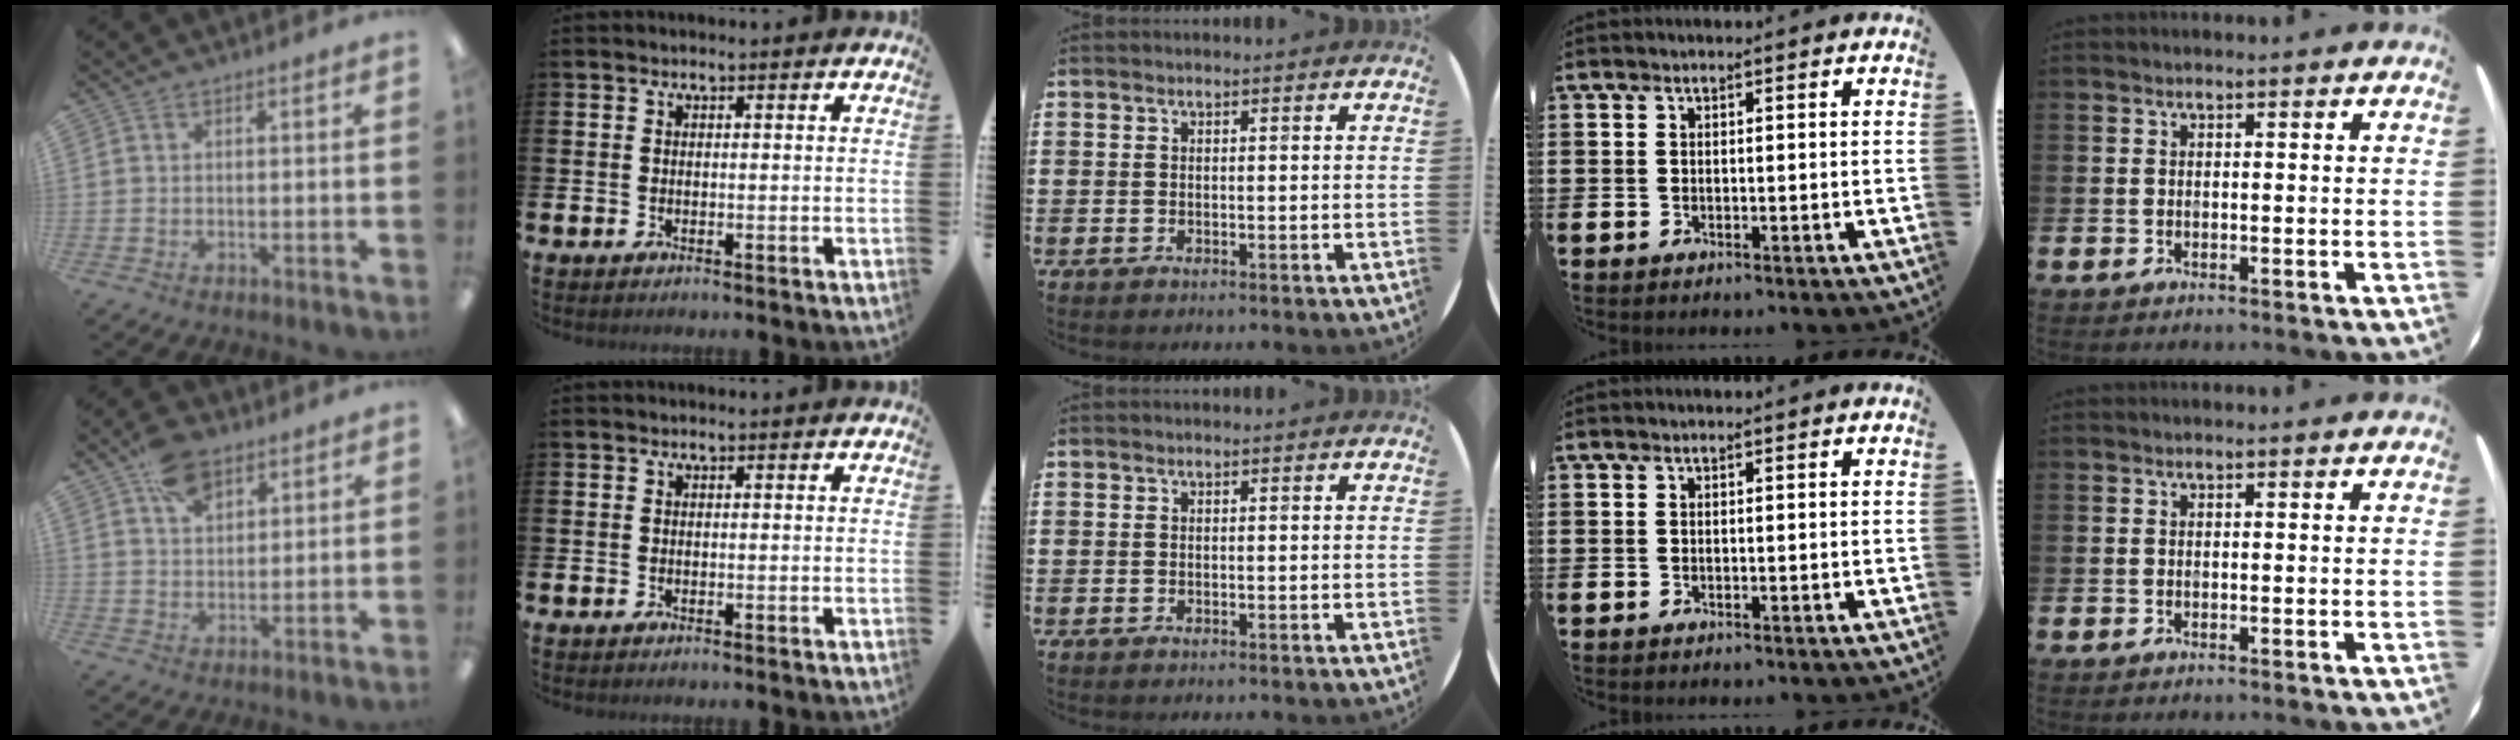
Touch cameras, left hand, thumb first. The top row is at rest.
{"thumb": {"total": 8.4, "force": [5.1, 4.9, 4.4], "torque": [-0.078, -0.012, 0.095]}}